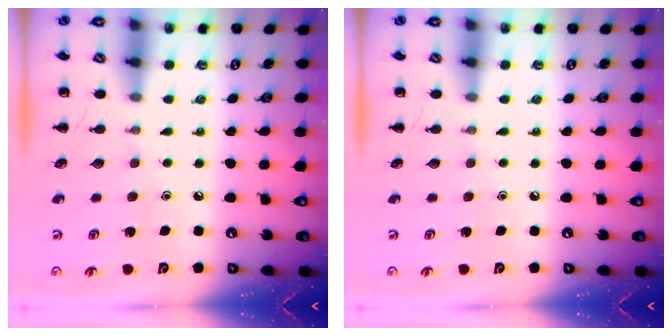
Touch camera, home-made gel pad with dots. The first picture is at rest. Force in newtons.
{"total": 0.0}